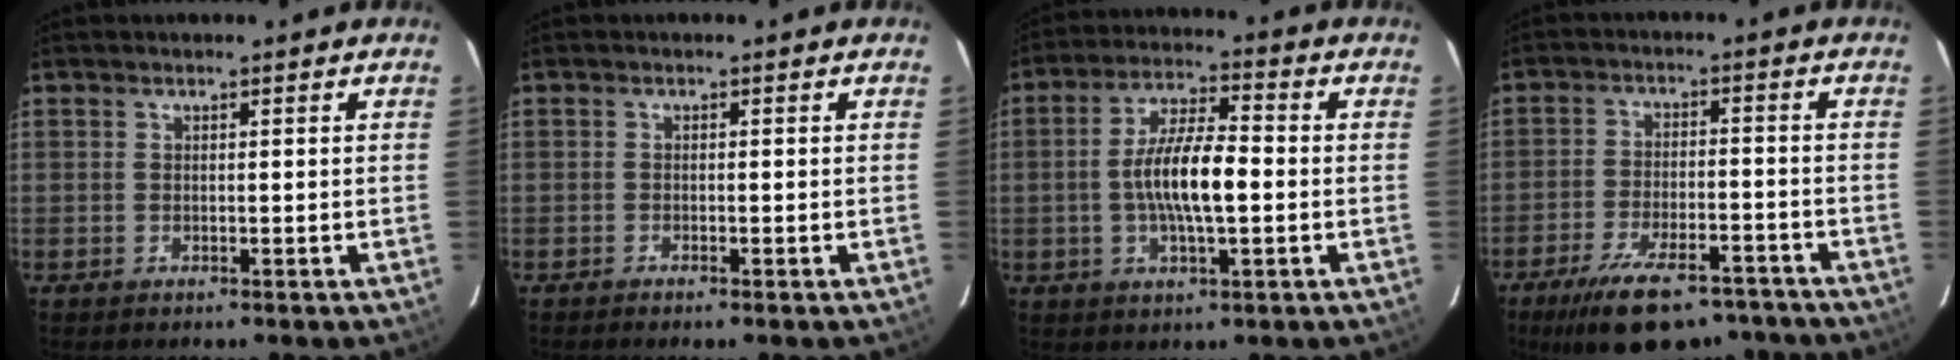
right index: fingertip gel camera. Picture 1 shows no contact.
{"total": 0.9, "force": [-0.8, 0.0, 0.5], "torque": [-0.011, -0.001, -0.014]}
{"total": 10.4, "force": [-1.2, 2.8, 9.9], "torque": [-0.189, 0.005, -0.023]}
{"total": 17.6, "force": [-13.4, 6.9, 9.1], "torque": [-0.178, -0.015, -0.196]}